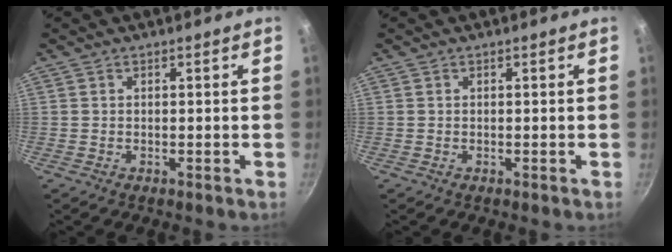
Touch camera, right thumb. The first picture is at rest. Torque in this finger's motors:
{"motor_torque": [-0.09, 0.09, -0.01, 0.00, 0.03]}